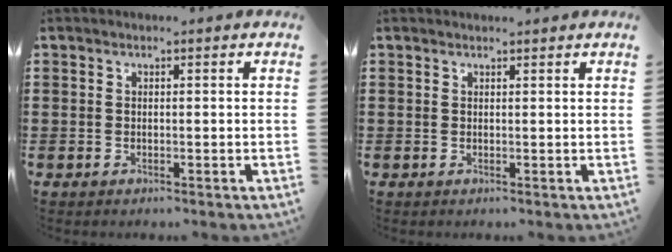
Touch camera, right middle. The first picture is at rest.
{"total": 0.6, "force": [0.6, 0.0, 0.1], "torque": [0.005, -0.004, 0.009]}